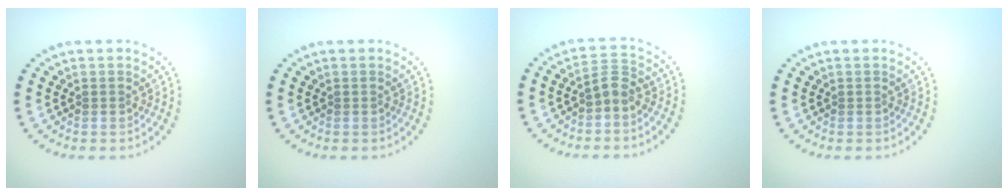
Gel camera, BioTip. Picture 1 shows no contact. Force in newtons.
{"total": 0.0}
{"total": 1.8, "press": 1.5, "slide": 1.0}
{"total": 0.0}